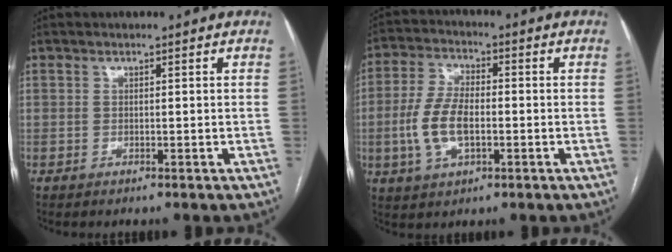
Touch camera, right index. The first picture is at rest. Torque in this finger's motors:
{"motor_torque": [0.38, 0.01, 0.16, 0.07]}